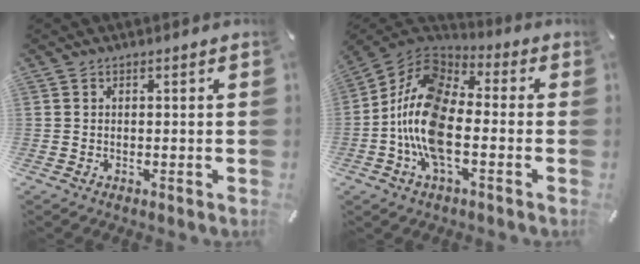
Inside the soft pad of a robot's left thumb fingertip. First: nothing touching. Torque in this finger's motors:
{"motor_torque": [0.42, 1.91, 1.45, -0.76, 0.83]}